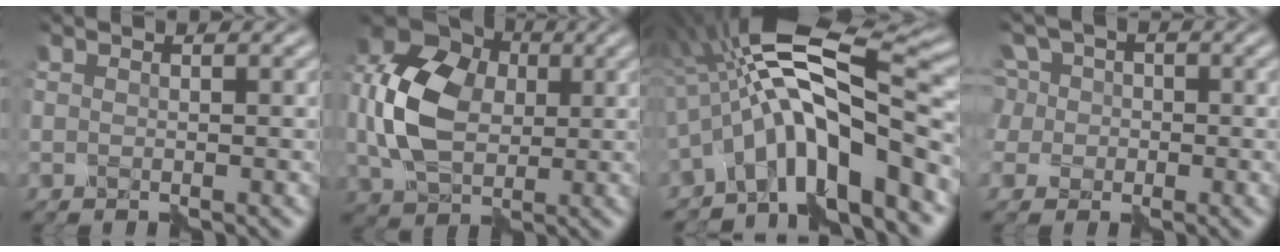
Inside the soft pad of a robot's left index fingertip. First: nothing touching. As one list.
[{"total": 10.1, "force": [0.5, 7.3, 7.0], "torque": [-0.174, 0.001, 0.018]}, {"total": 11.9, "force": [-3.4, 3.6, 10.8], "torque": [-0.174, 0.026, -0.072]}, {"total": 6.1, "force": [0.8, 5.6, 2.4], "torque": [-0.056, 0.040, -0.013]}]